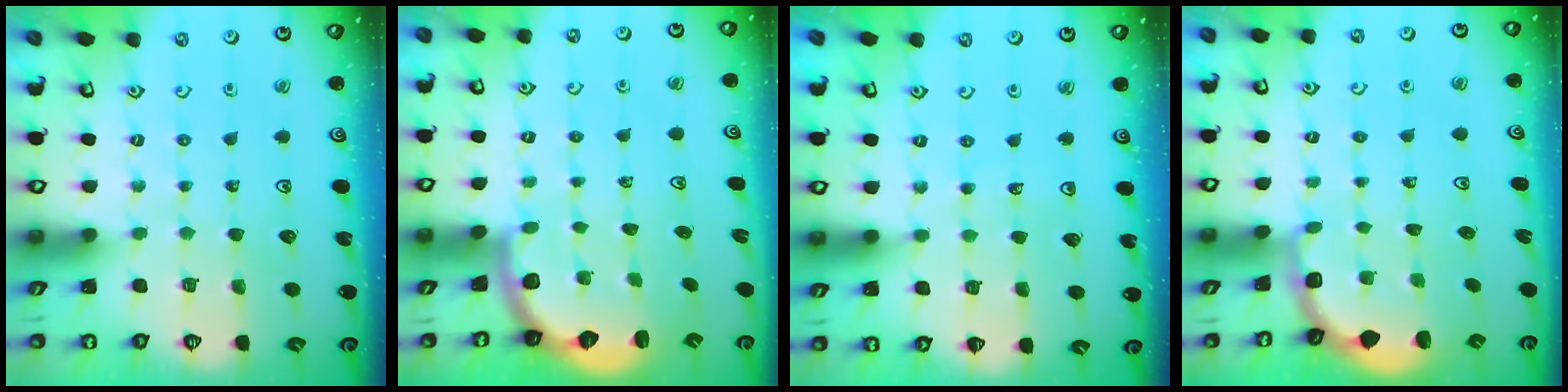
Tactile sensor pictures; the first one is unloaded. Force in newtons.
{"total": 2.5, "press": 2.2, "slide": 1.3}
{"total": 2.9, "press": 2.9, "slide": 0.3}
{"total": 2.0, "press": 1.8, "slide": 0.7}